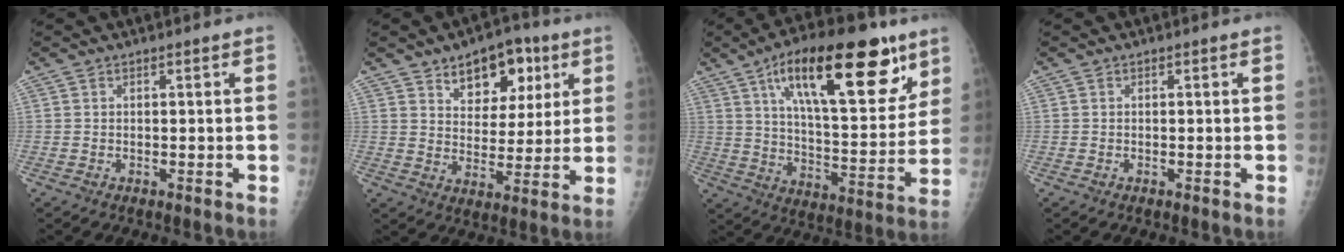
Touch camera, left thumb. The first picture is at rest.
{"total": 12.3, "force": [6.4, 7.6, 7.2], "torque": [-0.058, -0.027, 0.097]}
{"total": 26.3, "force": [13.9, 10.0, 20.0], "torque": [-0.268, -0.033, 0.222]}
{"total": 0.0}